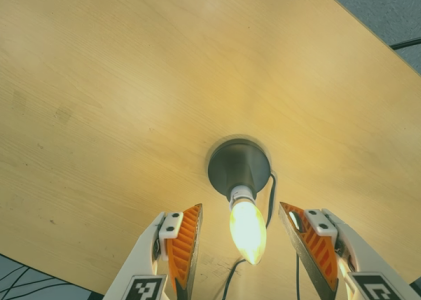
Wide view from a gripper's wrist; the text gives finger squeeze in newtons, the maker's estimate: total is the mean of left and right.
{"total": 0.0}